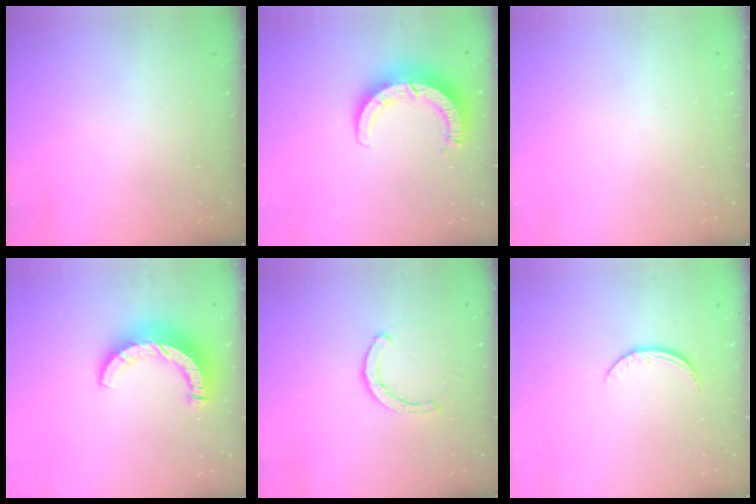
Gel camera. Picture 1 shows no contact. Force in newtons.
{"total": 9.2, "press": 9.2, "slide": 1.2}
{"total": 0.0}
{"total": 12.2, "press": 12.1, "slide": 1.3}
{"total": 2.1, "press": 2.1, "slide": 0.1}
{"total": 6.2, "press": 6.1, "slide": 0.7}